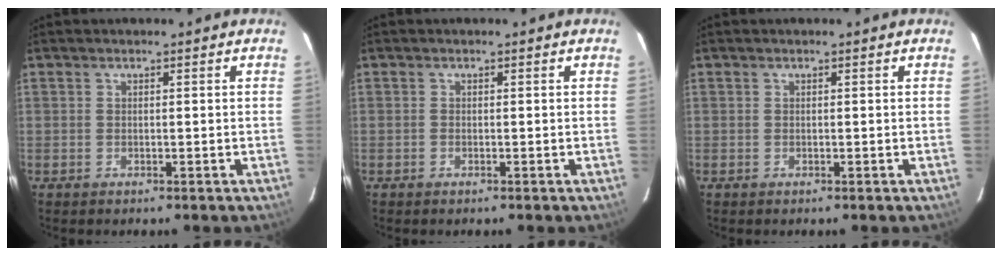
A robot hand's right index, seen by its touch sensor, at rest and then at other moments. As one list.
[{"total": 0.0}, {"total": 0.0}]